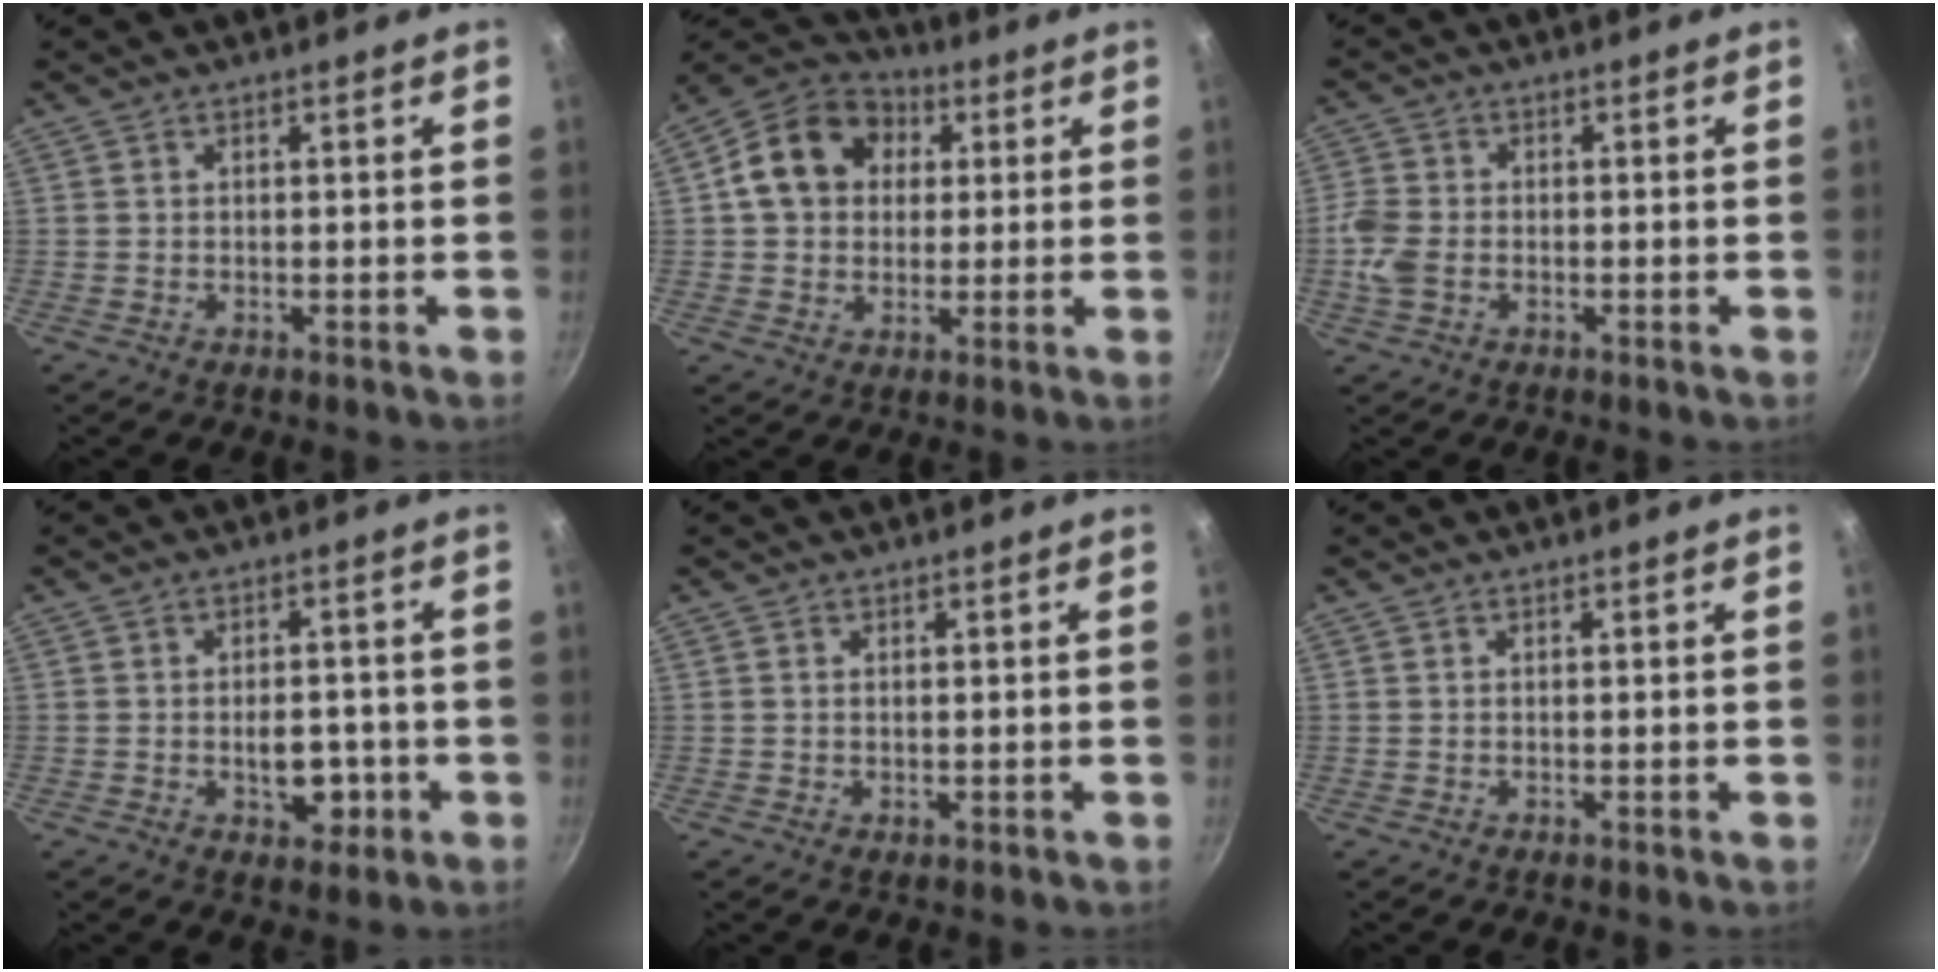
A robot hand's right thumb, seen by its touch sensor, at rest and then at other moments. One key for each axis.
{"total": 14.1, "fx": 3.2, "fy": 11.4, "fz": 7.7, "tx": -0.110, "ty": 0.020, "tz": 0.038}
{"total": 5.4, "fx": -1.3, "fy": 3.8, "fz": 3.6, "tx": -0.082, "ty": 0.008, "tz": -0.032}
{"total": 6.5, "fx": -1.8, "fy": 4.1, "fz": 4.7, "tx": -0.032, "ty": 0.007, "tz": -0.022}
{"total": 0.5, "fx": 0.0, "fy": 0.3, "fz": 0.5, "tx": -0.006, "ty": -0.001, "tz": -0.001}
{"total": 0.0}